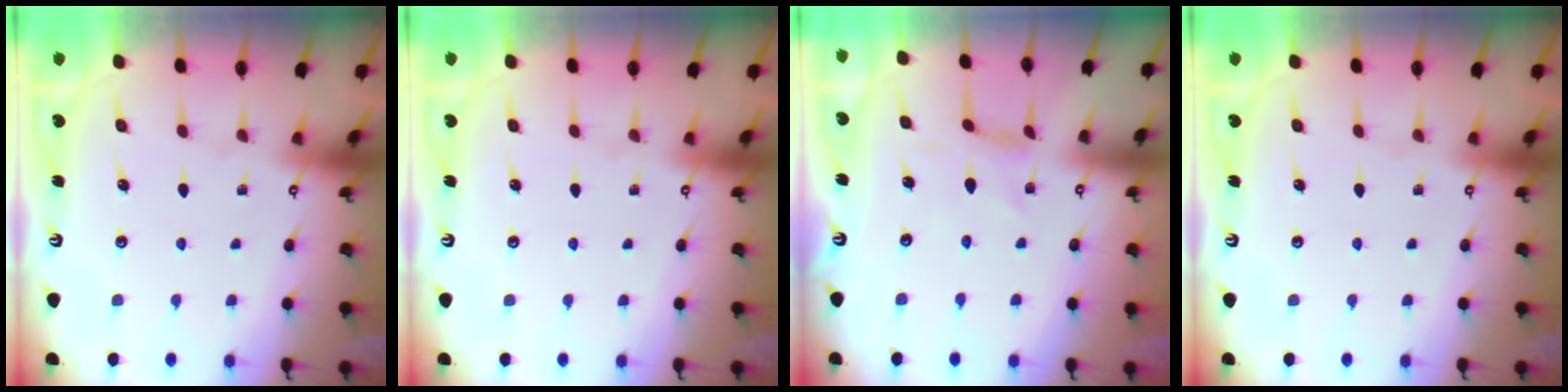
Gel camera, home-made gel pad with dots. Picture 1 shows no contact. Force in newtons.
{"total": 0.0}
{"total": 0.9, "press": 0.9, "slide": 0.3}
{"total": 0.0}